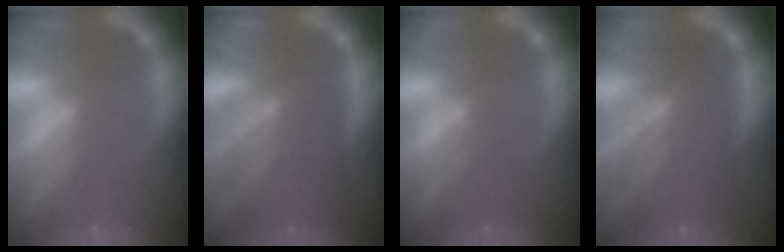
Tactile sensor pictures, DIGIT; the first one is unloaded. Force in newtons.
{"total": 8.6}
{"total": 2.5}
{"total": 8.5}